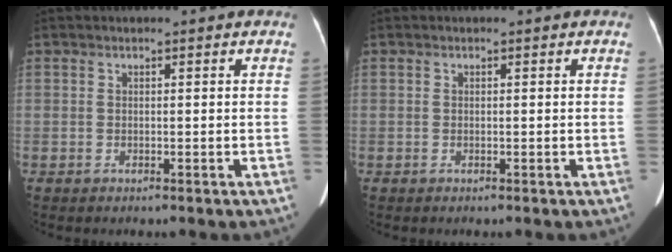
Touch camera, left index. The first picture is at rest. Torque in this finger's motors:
{"motor_torque": [0.00, 0.00, 0.00, 0.00]}